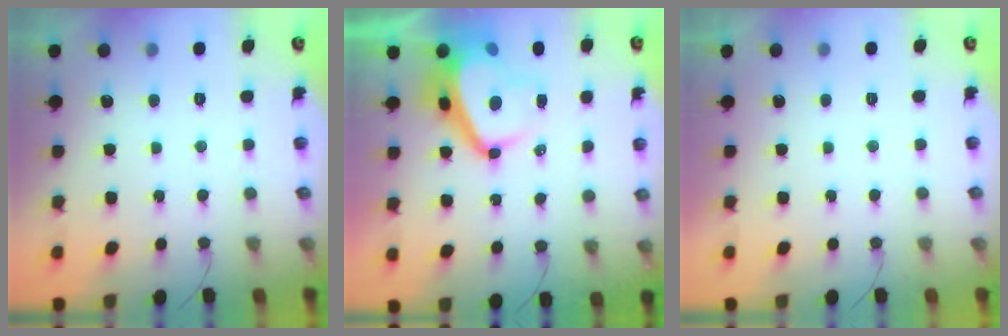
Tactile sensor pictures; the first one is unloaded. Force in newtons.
{"total": 8.4, "press": 8.4, "slide": 0.6}
{"total": 2.3, "press": 2.3, "slide": 0.3}